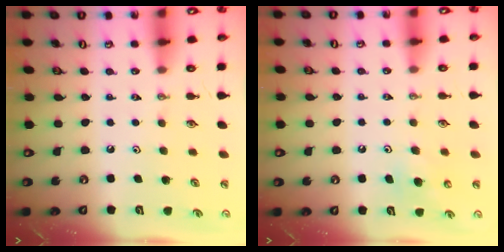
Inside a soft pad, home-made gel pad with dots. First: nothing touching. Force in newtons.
{"total": 8.2, "press": 8.1, "slide": 1.1}